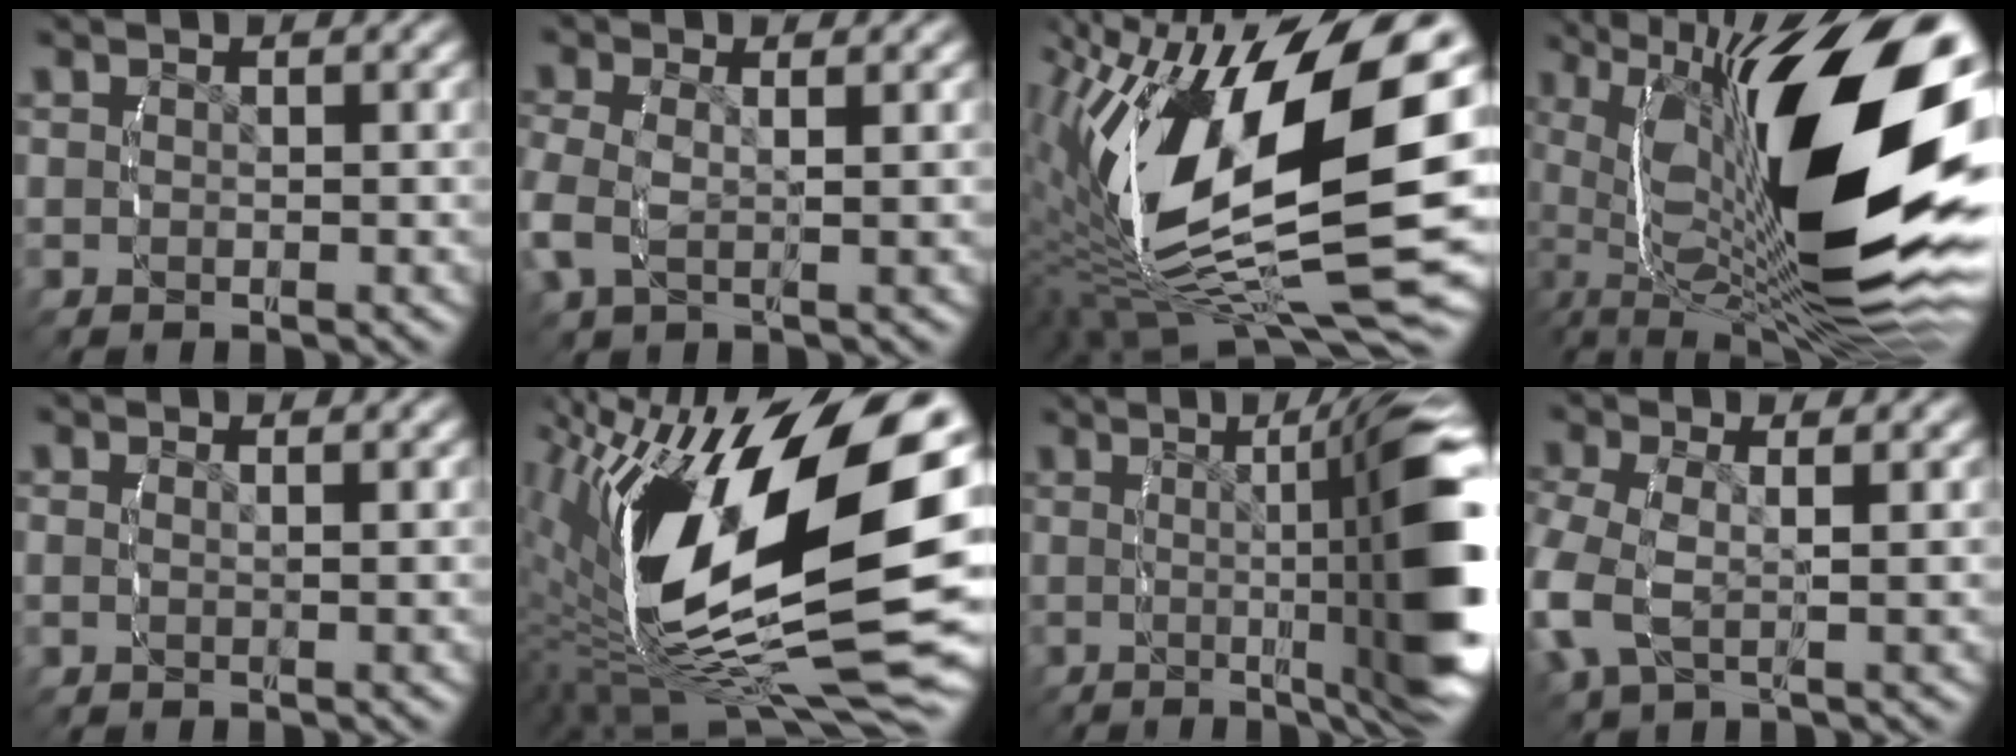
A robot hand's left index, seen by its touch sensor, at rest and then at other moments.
{"total": 3.1, "force": [-0.2, 2.0, 2.3], "torque": [-0.074, -0.017, 0.001]}
{"total": 18.6, "force": [-0.9, 8.8, 16.3], "torque": [-0.272, -0.012, -0.004]}
{"total": 18.7, "force": [-2.1, 9.1, 16.2], "torque": [-0.241, -0.006, -0.028]}
{"total": 1.2, "force": [0.0, 0.3, 1.1], "torque": [-0.019, -0.004, -0.002]}
{"total": 20.3, "force": [-0.2, 8.9, 18.2], "torque": [-0.297, -0.007, 0.001]}
{"total": 15.3, "force": [1.1, 4.3, 14.6], "torque": [-0.171, 0.029, -0.002]}
{"total": 4.2, "force": [-0.2, 2.9, 3.1], "torque": [-0.103, -0.019, 0.001]}